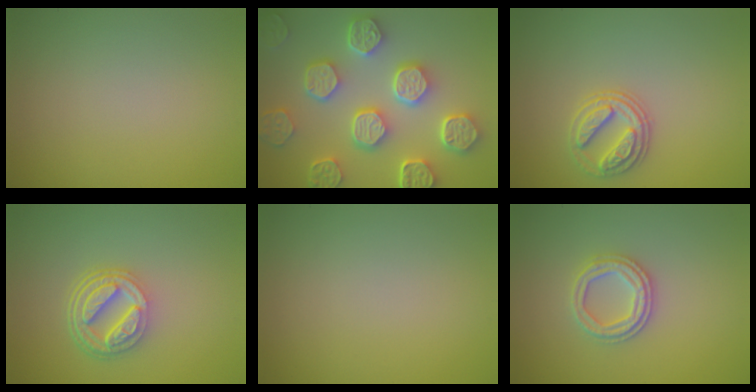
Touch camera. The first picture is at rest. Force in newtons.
{"total": 8.0, "press": 6.3, "slide": 5.0}
{"total": 2.7, "press": 2.6, "slide": 0.9}
{"total": 5.2, "press": 3.9, "slide": 3.5}
{"total": 0.0}
{"total": 2.8, "press": 2.6, "slide": 1.0}